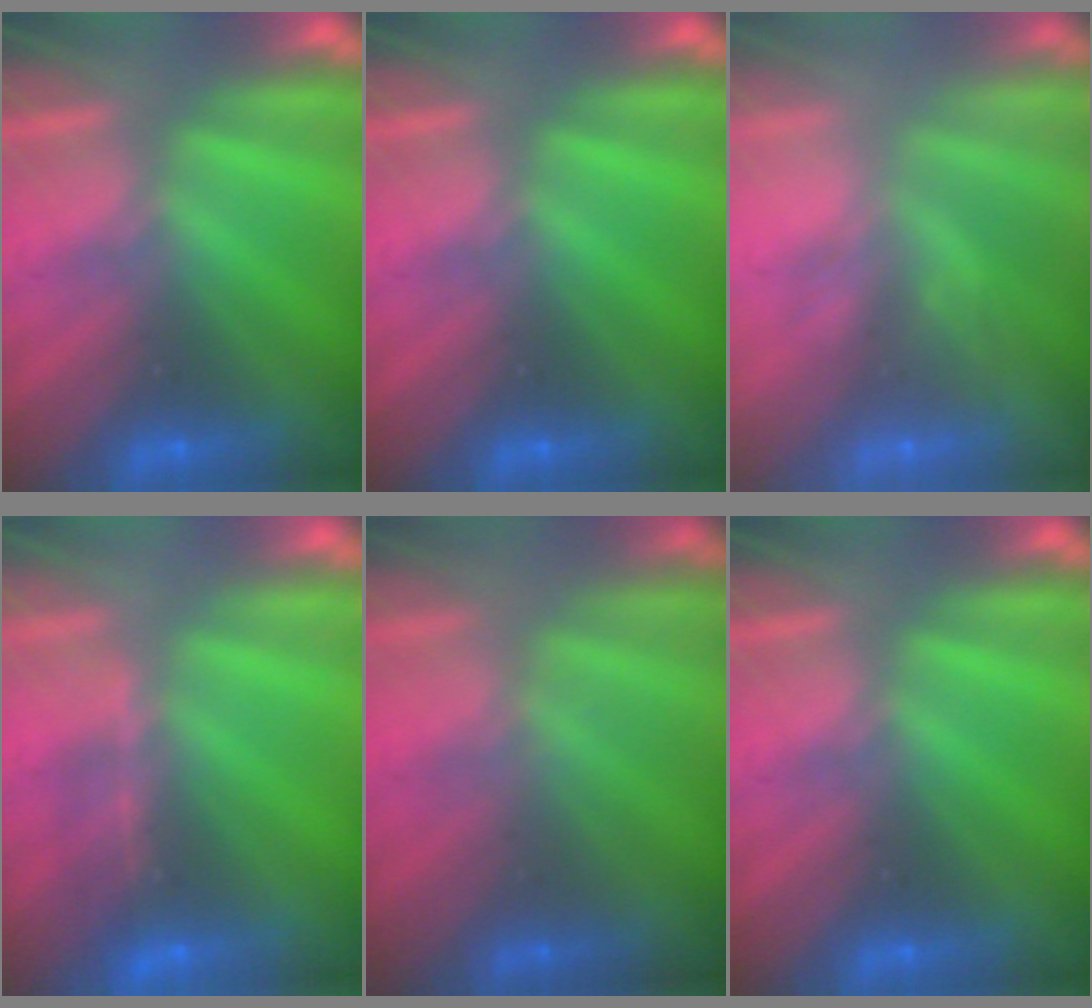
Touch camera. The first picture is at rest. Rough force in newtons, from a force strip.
{"total": 0.0}
{"total": 2.3}
{"total": 1.1}
{"total": 1.5}
{"total": 0.0}